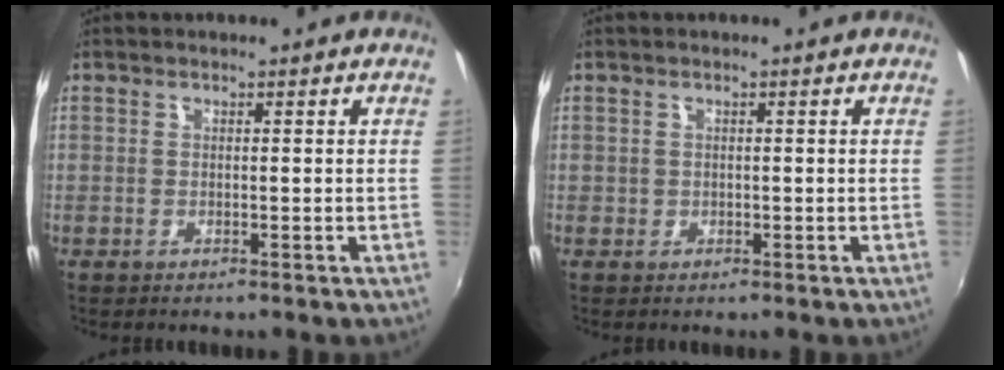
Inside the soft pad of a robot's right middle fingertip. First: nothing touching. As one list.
[{"total": 0.0}]